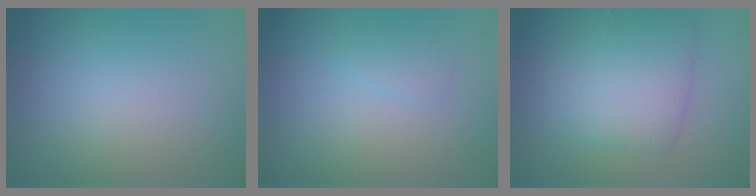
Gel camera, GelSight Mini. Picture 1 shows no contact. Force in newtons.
{"total": 0.9, "press": 0.9, "slide": 0.1}
{"total": 5.0, "press": 5.0, "slide": 0.1}